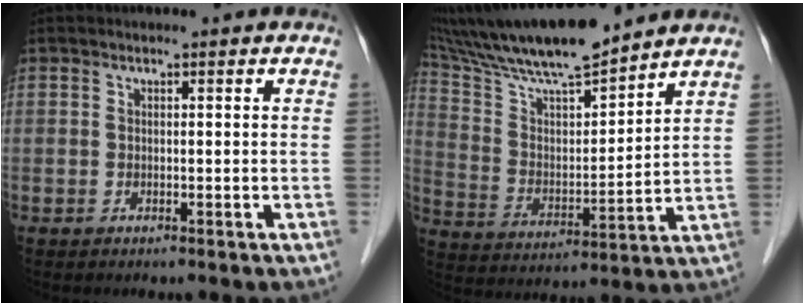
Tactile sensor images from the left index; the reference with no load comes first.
{"total": 15.9, "force": [14.0, 1.1, 7.6], "torque": [-0.146, 0.009, 0.252]}